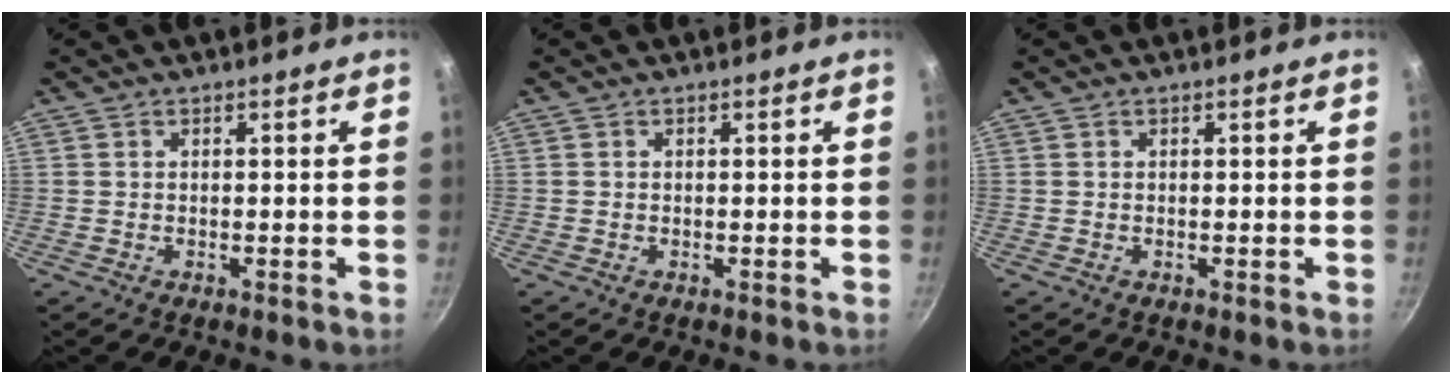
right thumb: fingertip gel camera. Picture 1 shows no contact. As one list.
[{"total": 0.0}, {"total": 0.0}]